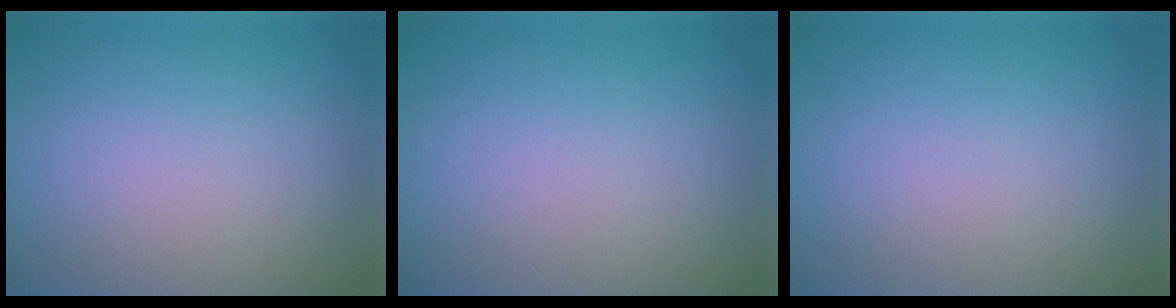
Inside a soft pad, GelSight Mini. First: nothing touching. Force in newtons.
{"total": 0.0}
{"total": 0.0}